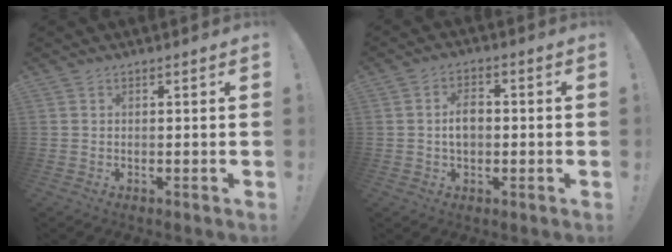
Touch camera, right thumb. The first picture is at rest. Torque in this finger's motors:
{"motor_torque": [0.65, 0.87, 0.32, -0.30, 0.06]}